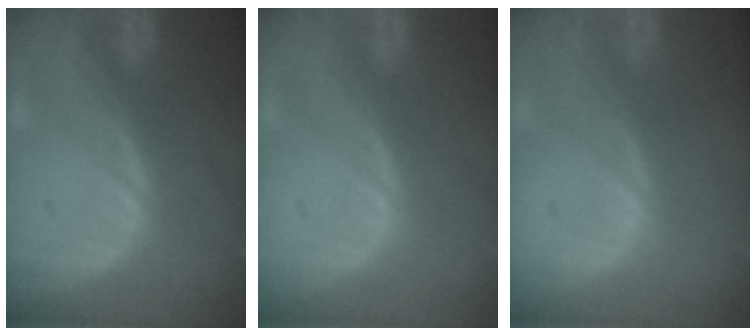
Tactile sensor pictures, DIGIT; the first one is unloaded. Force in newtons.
{"total": 0.0}
{"total": 0.0}